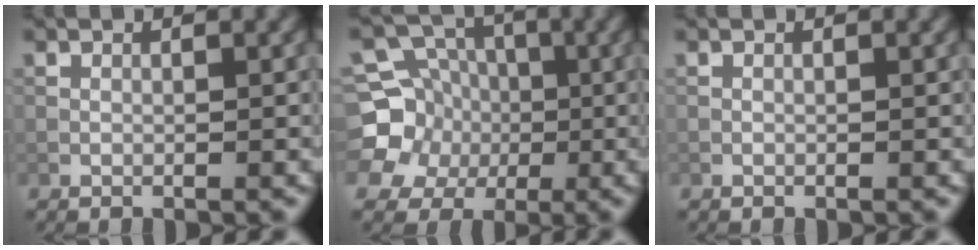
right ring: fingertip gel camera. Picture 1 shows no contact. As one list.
[{"total": 10.2, "force": [-0.6, 9.7, 3.0], "torque": [-0.092, 0.022, -0.039]}, {"total": 0.0}]